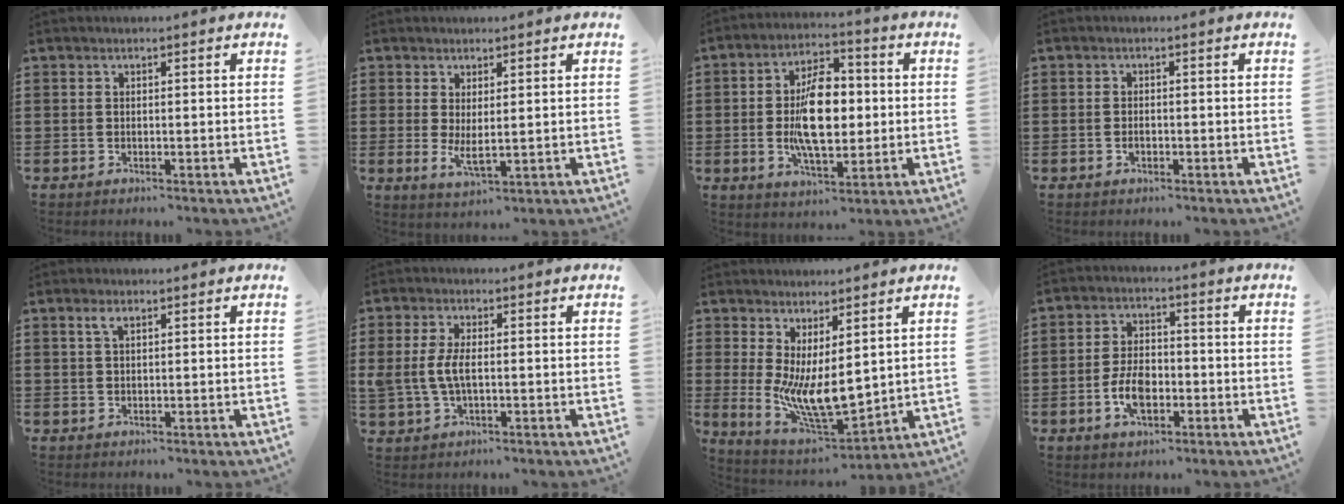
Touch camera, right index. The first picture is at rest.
{"total": 3.4, "force": [0.9, 1.1, 3.0], "torque": [-0.066, -0.004, 0.016]}
{"total": 11.3, "force": [-0.2, 5.5, 9.8], "torque": [-0.188, 0.003, -0.010]}
{"total": 1.2, "force": [-0.4, 0.6, 0.9], "torque": [-0.018, 0.000, -0.007]}
{"total": 1.6, "force": [0.9, 0.3, 1.4], "torque": [-0.029, 0.004, 0.015]}
{"total": 4.7, "force": [-0.2, 2.2, 4.1], "torque": [-0.107, -0.006, -0.012]}
{"total": 8.8, "force": [0.4, 3.5, 8.1], "torque": [-0.165, -0.030, 0.014]}
{"total": 6.5, "force": [-2.0, 3.7, 5.0], "torque": [-0.114, 0.005, -0.041]}